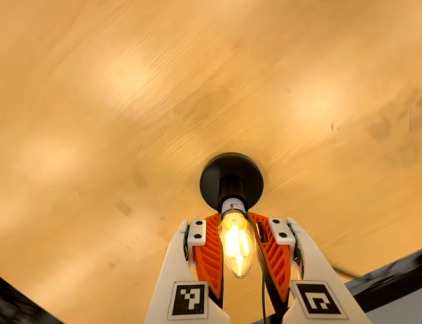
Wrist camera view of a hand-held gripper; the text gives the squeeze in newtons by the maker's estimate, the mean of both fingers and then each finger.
{"total": 25.9, "left": 27.4, "right": 24.4}